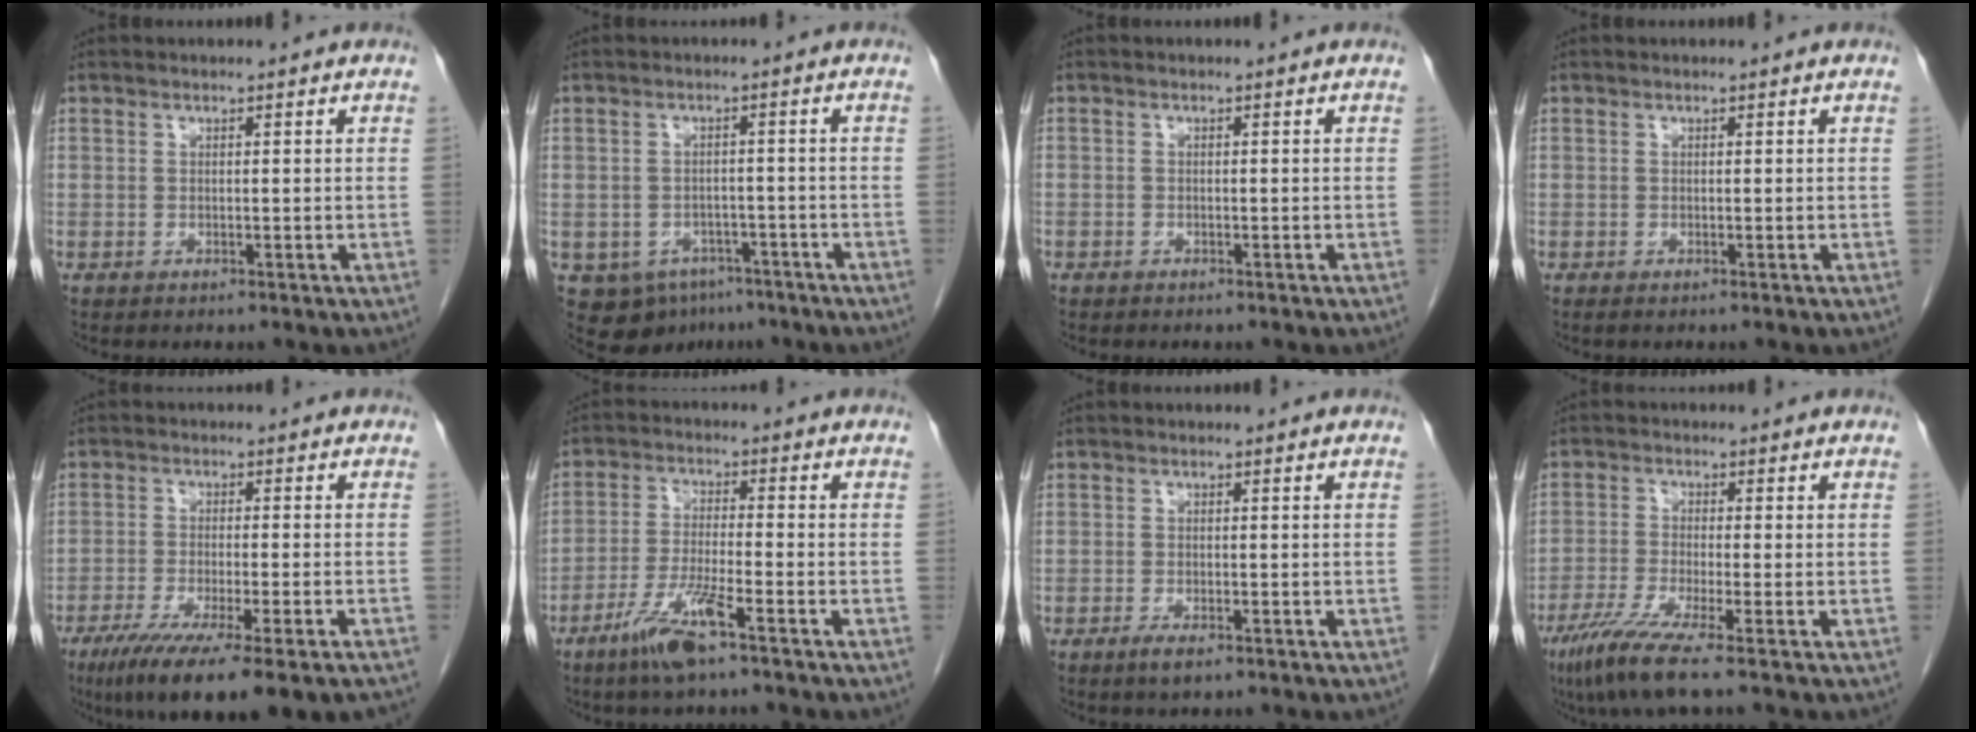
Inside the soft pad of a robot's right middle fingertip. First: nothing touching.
{"total": 8.4, "force": [-5.0, 6.0, 3.0], "torque": [-0.049, 0.008, -0.063]}
{"total": 0.7, "force": [-0.5, 0.5, 0.1], "torque": [-0.009, 0.003, -0.011]}
{"total": 0.0}
{"total": 14.8, "force": [-10.4, 1.1, 10.4], "torque": [-0.143, -0.038, -0.160]}
{"total": 7.3, "force": [-4.7, 0.2, 5.7], "torque": [-0.119, -0.011, -0.089]}
{"total": 2.1, "force": [-1.3, 0.6, 1.5], "torque": [-0.033, -0.003, -0.021]}
{"total": 6.9, "force": [-4.5, -0.6, 5.2], "torque": [-0.103, -0.023, -0.089]}